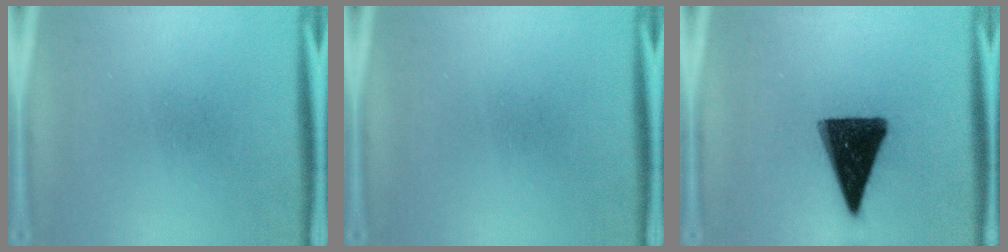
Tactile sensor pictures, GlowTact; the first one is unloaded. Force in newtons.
{"total": 0.0}
{"total": 15.0}